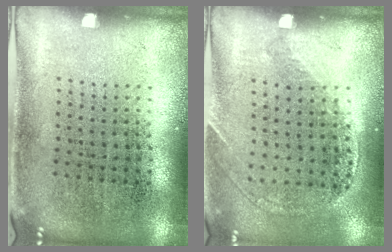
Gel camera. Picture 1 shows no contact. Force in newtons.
{"total": 1.1, "press": 1.1, "slide": 0.4}